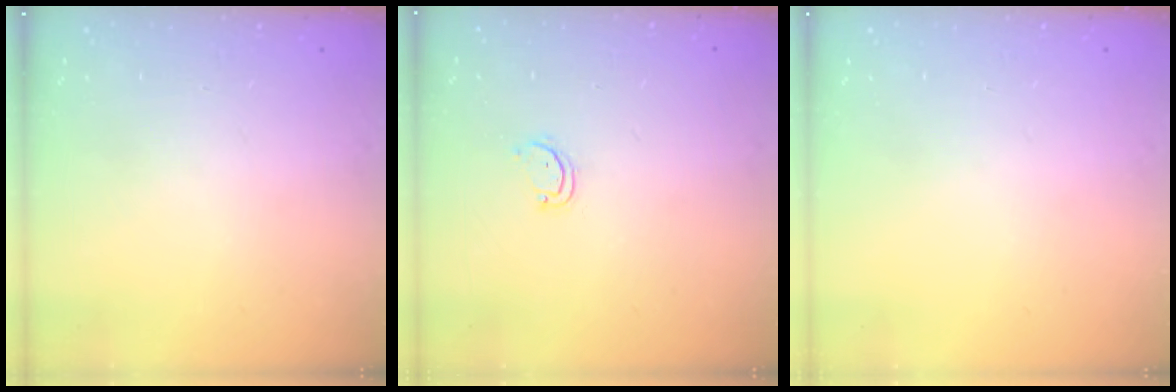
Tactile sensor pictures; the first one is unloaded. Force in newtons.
{"total": 2.7, "press": 2.6, "slide": 0.3}
{"total": 0.0}